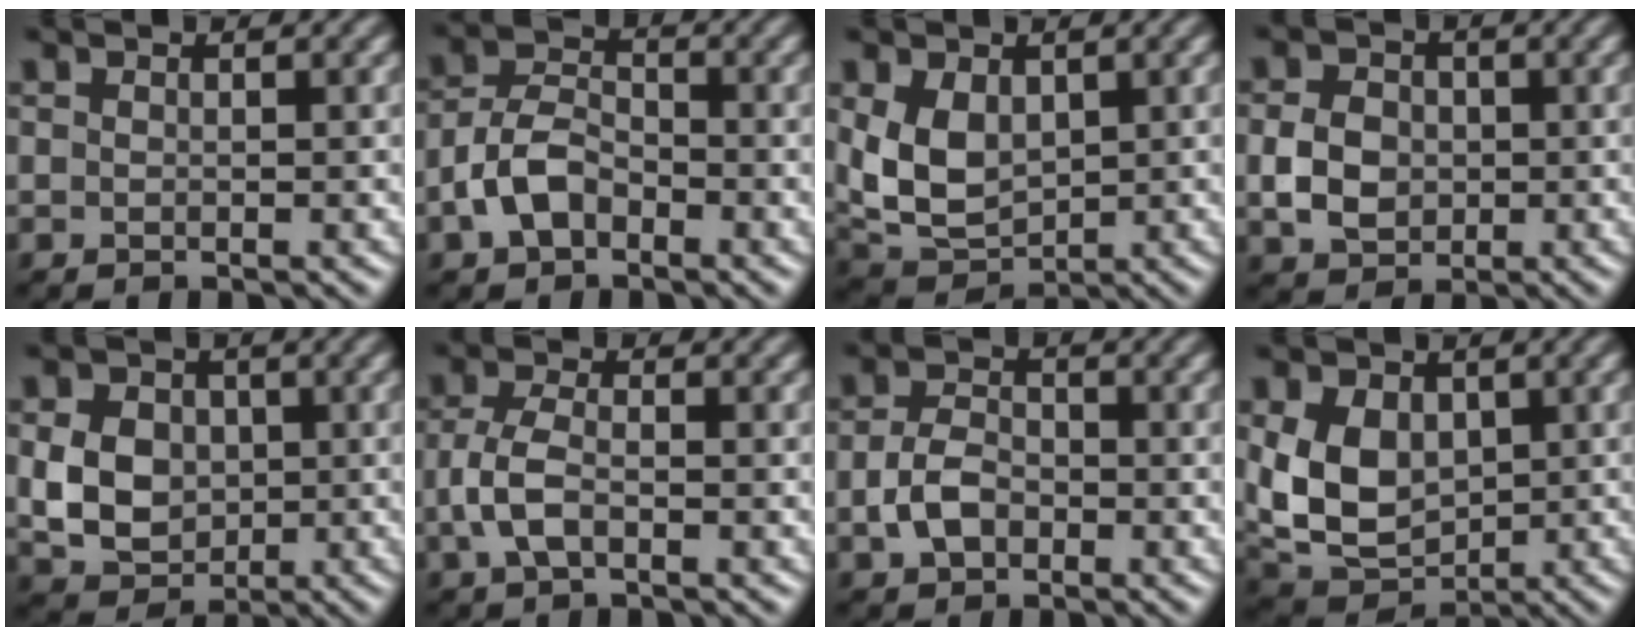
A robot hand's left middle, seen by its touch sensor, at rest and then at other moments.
{"total": 4.2, "force": [-1.8, 2.7, 2.7], "torque": [-0.058, 0.010, -0.045]}
{"total": 5.3, "force": [0.8, 3.7, 3.7], "torque": [-0.081, -0.004, 0.021]}
{"total": 4.0, "force": [-0.3, 3.3, 2.3], "torque": [-0.048, 0.001, -0.007]}
{"total": 5.6, "force": [0.2, 4.5, 3.3], "torque": [-0.066, 0.000, 0.002]}
{"total": 3.2, "force": [-0.9, 1.6, 2.6], "torque": [-0.061, 0.003, -0.023]}
{"total": 3.3, "force": [-1.0, 2.3, 2.2], "torque": [-0.043, 0.003, -0.023]}
{"total": 7.0, "force": [0.7, 5.1, 4.8], "torque": [-0.103, -0.006, 0.008]}